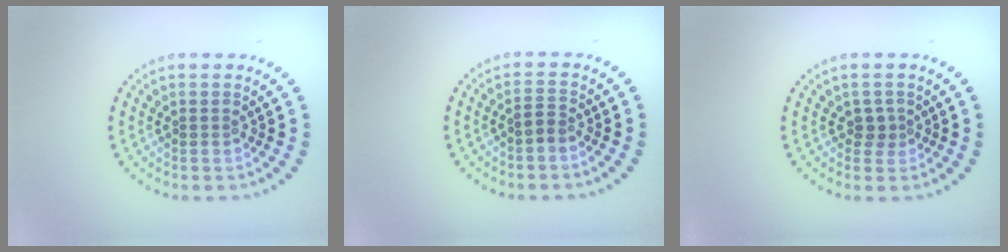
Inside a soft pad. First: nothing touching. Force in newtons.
{"total": 1.2, "press": 1.0, "slide": 0.7}
{"total": 1.2, "press": 1.0, "slide": 0.8}